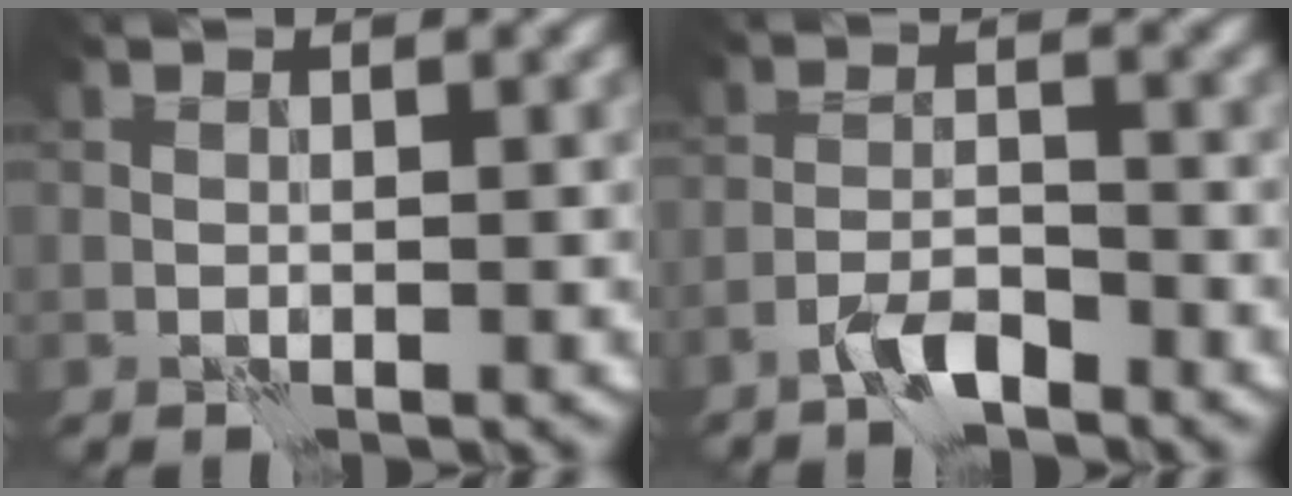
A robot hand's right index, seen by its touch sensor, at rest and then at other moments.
{"total": 2.9, "force": [-2.4, 0.5, 1.5], "torque": [-0.028, 0.008, -0.050]}